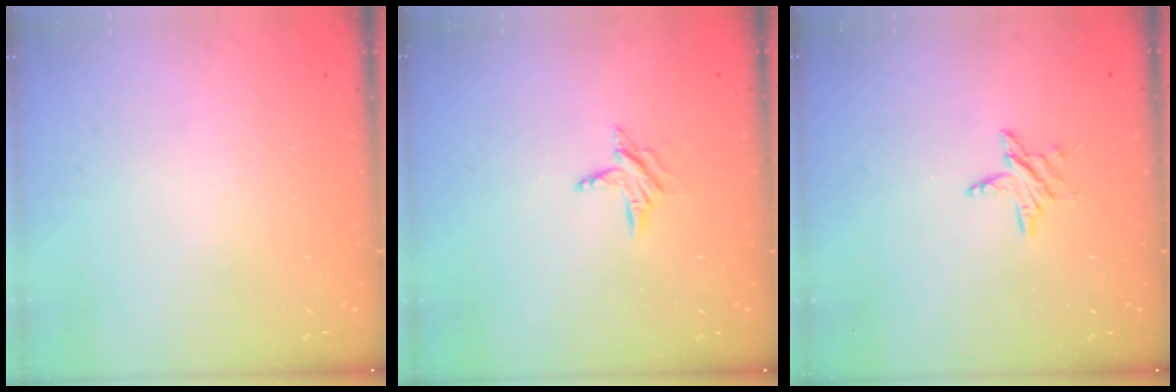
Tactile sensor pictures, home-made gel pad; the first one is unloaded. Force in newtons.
{"total": 5.9, "press": 5.8, "slide": 0.6}
{"total": 5.0, "press": 5.0, "slide": 0.6}